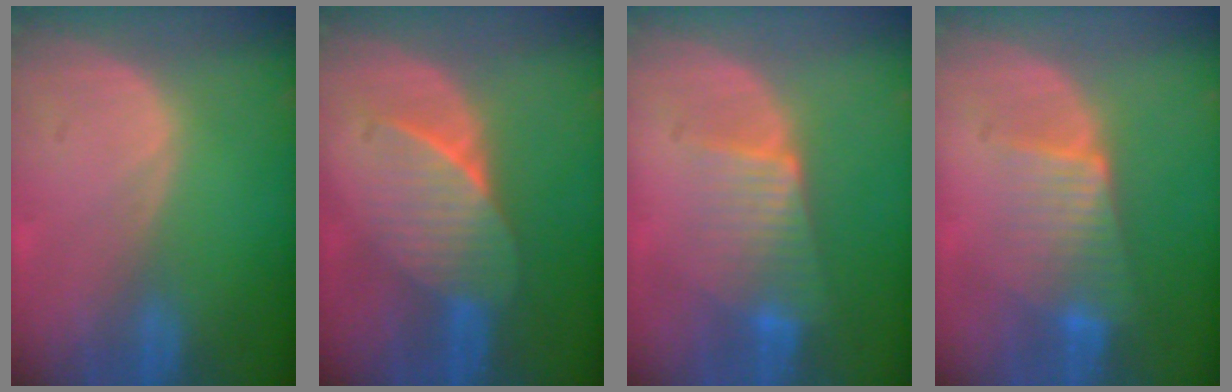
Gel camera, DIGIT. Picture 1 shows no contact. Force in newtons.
{"total": 7.4, "press": 6.7, "slide": 3.0}
{"total": 6.5, "press": 6.1, "slide": 2.4}
{"total": 6.5, "press": 6.1, "slide": 2.4}